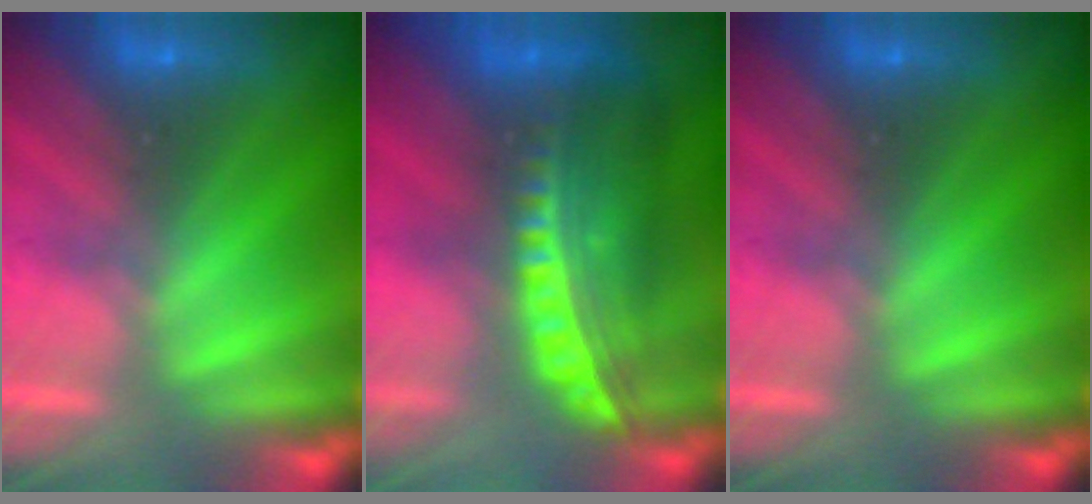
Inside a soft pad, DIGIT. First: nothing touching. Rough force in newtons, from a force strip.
{"total": 6.7}
{"total": 0.0}